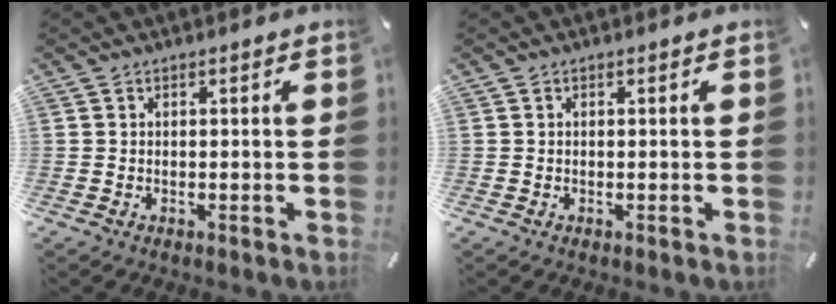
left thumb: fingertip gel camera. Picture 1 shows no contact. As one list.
[{"total": 0.0}]